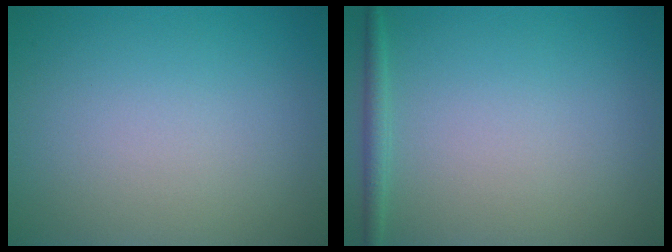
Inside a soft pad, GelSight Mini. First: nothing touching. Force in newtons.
{"total": 1.3, "press": 1.3, "slide": 0.1}